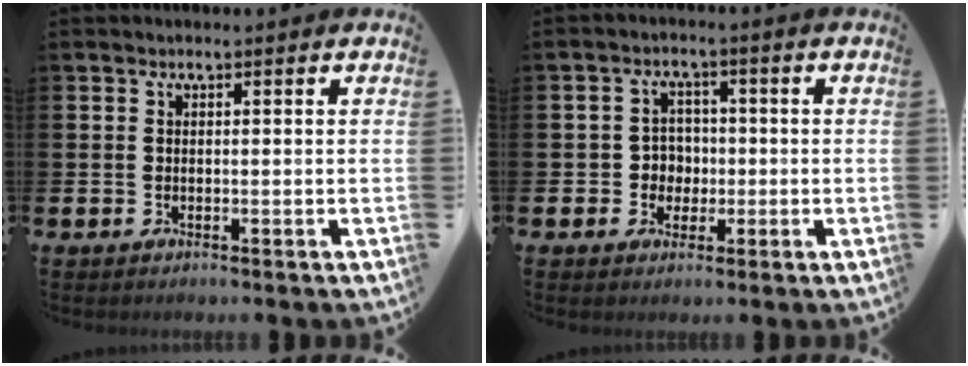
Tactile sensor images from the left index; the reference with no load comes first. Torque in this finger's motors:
{"motor_torque": [0.33, 0.04, 0.09, 0.03]}